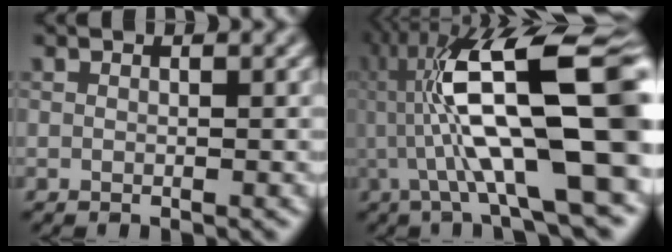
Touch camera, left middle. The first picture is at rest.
{"total": 14.1, "force": [-0.8, 3.1, 13.7], "torque": [-0.239, 0.025, -0.012]}